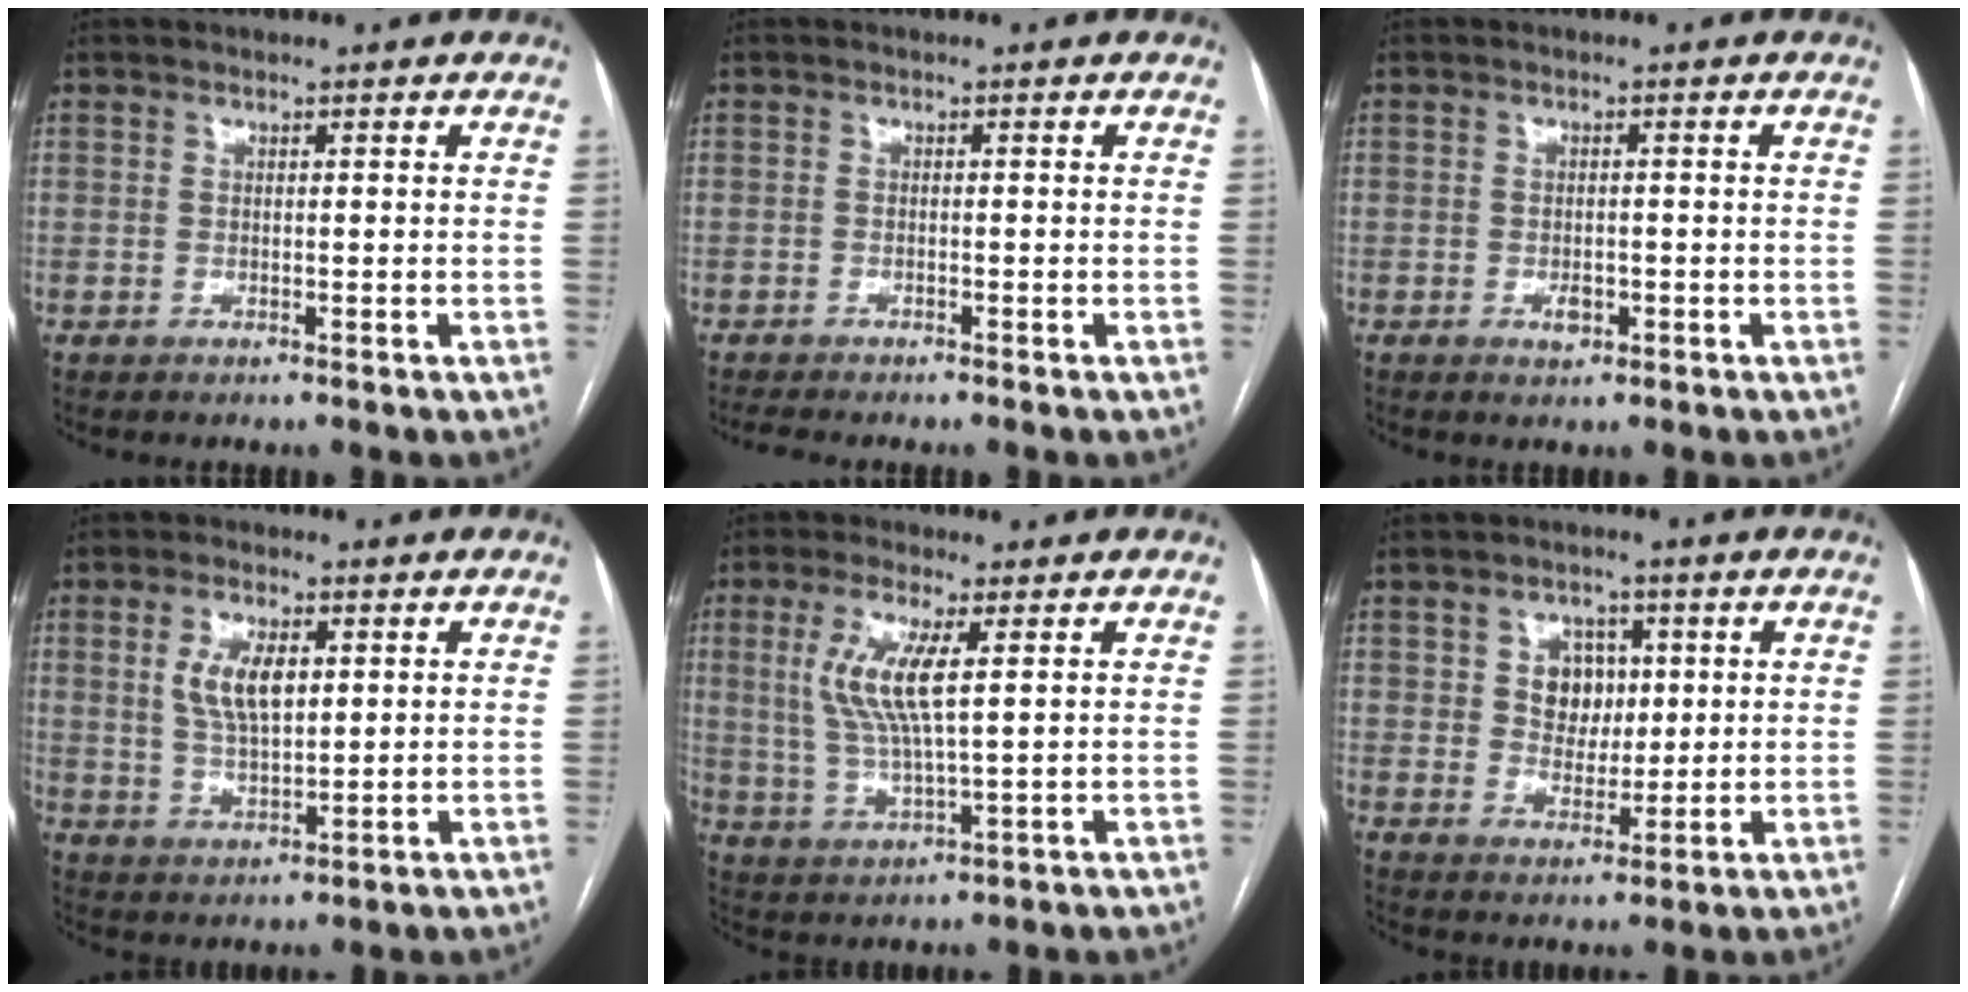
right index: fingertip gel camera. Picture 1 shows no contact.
{"total": 3.0, "force": [-2.7, 0.0, 1.4], "torque": [-0.016, -0.004, -0.041]}
{"total": 2.0, "force": [-0.8, 1.2, 1.4], "torque": [-0.023, 0.002, -0.008]}
{"total": 6.9, "force": [1.9, 2.9, 6.0], "torque": [-0.120, 0.002, 0.043]}
{"total": 8.6, "force": [2.3, 1.3, 8.1], "torque": [-0.182, -0.002, 0.050]}
{"total": 5.7, "force": [1.5, 4.5, 3.2], "torque": [-0.050, 0.010, 0.033]}